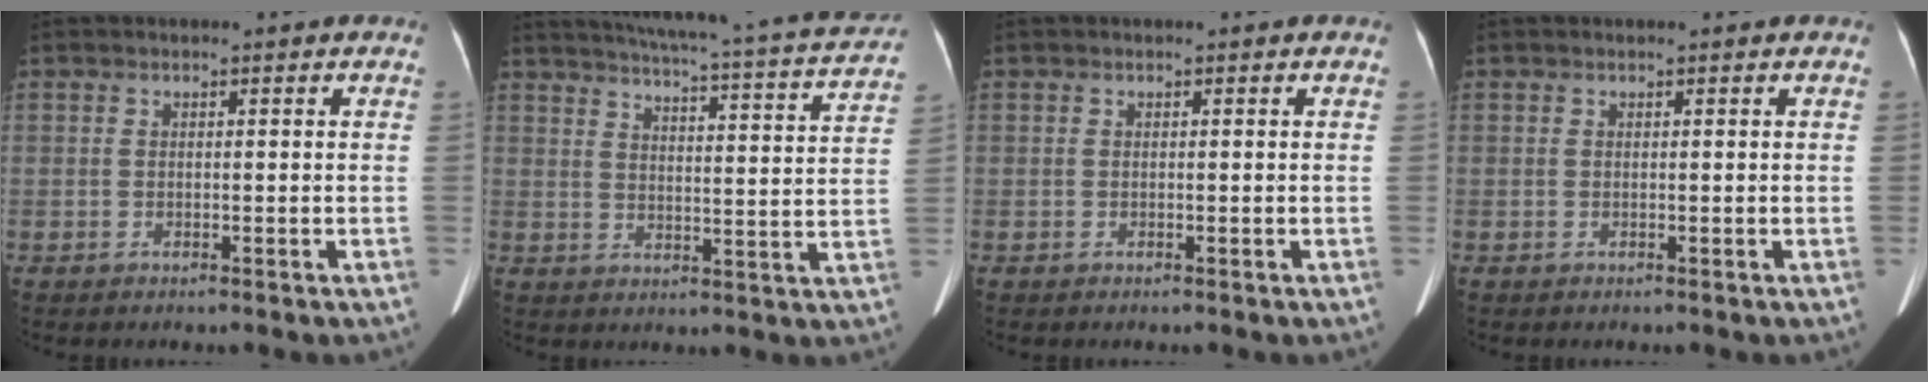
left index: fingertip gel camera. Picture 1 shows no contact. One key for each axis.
{"total": 22.3, "fx": 20.2, "fy": 0.9, "fz": 9.4, "tx": -0.142, "ty": -0.040, "tz": 0.241}
{"total": 0.0}
{"total": 0.0}